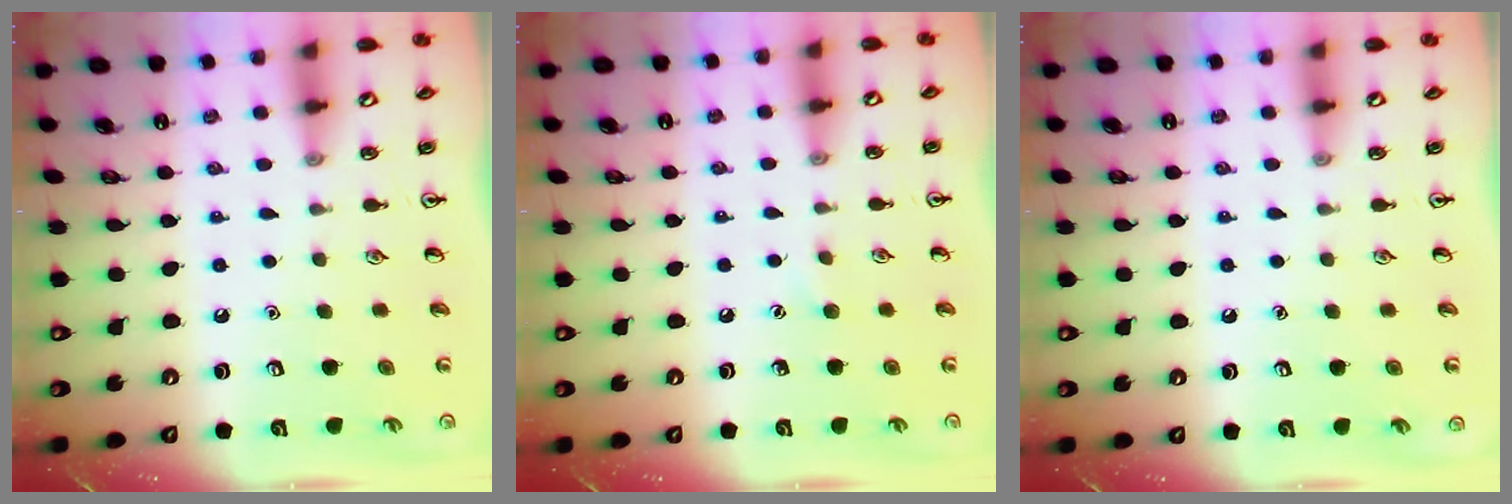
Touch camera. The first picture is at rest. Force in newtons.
{"total": 3.8, "press": 3.6, "slide": 1.0}
{"total": 0.0}